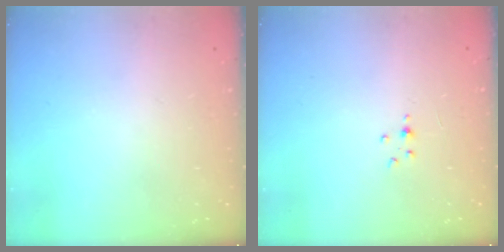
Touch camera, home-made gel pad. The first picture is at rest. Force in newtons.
{"total": 1.5, "press": 1.5, "slide": 0.2}